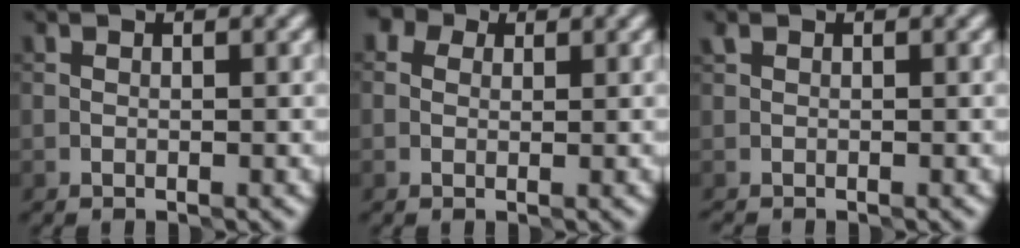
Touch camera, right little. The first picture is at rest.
{"total": 4.2, "force": [2.1, 3.0, 2.1], "torque": [-0.012, 0.029, -0.015]}
{"total": 0.7, "force": [-0.6, 0.4, 0.0], "torque": [0.001, 0.002, -0.012]}